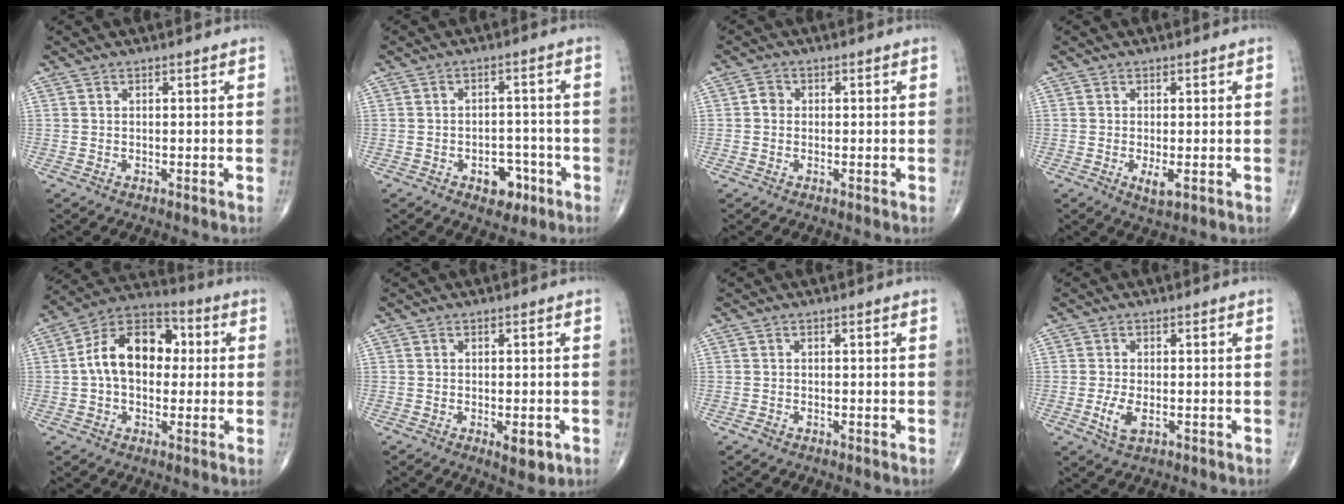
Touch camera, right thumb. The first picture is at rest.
{"total": 5.7, "force": [-2.8, 3.8, 3.3], "torque": [-0.014, 0.027, -0.034]}
{"total": 1.8, "force": [-0.1, 1.6, 0.8], "torque": [-0.004, 0.005, -0.006]}
{"total": 2.8, "force": [-0.7, 0.9, 2.5], "torque": [-0.045, -0.008, -0.011]}
{"total": 14.8, "force": [1.2, 9.9, 11.0], "torque": [-0.158, 0.033, 0.006]}
{"total": 4.0, "force": [-1.4, 1.7, 3.4], "torque": [-0.038, -0.005, -0.015]}
{"total": 0.6, "force": [-0.4, 0.4, 0.1], "torque": [0.000, 0.002, -0.011]}
{"total": 3.9, "force": [-1.0, 1.8, 3.2], "torque": [-0.067, -0.004, -0.018]}